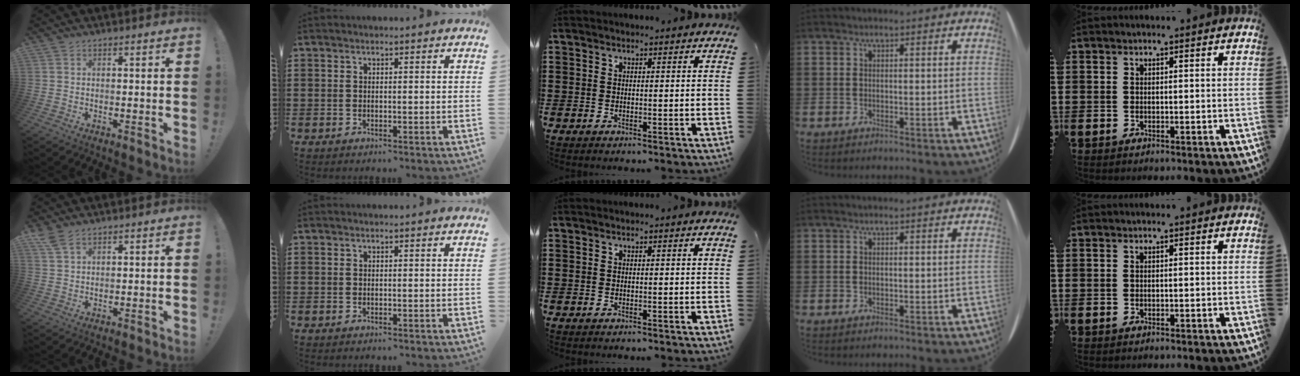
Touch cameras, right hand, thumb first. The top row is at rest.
{"thumb": {"total": 4.1, "force": [2.9, 1.8, 2.3], "torque": [-0.046, -0.011, 0.056]}}